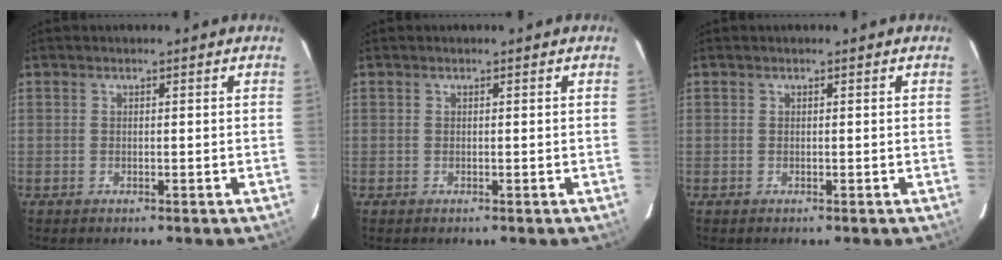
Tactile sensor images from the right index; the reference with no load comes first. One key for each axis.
{"total": 0.0}
{"total": 0.0}